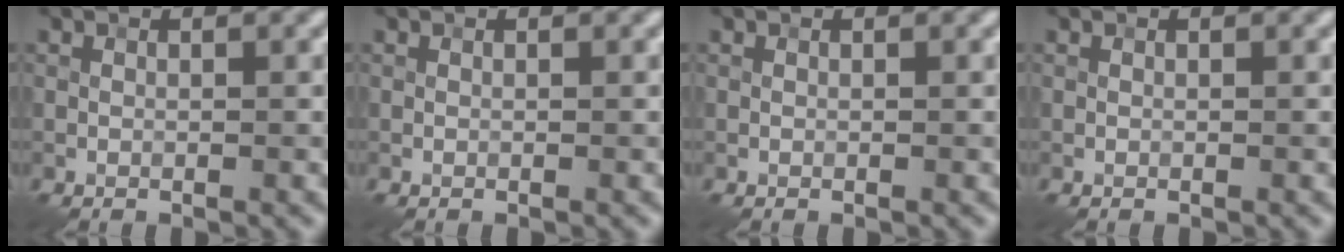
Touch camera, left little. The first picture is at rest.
{"total": 0.0}
{"total": 0.0}
{"total": 0.0}